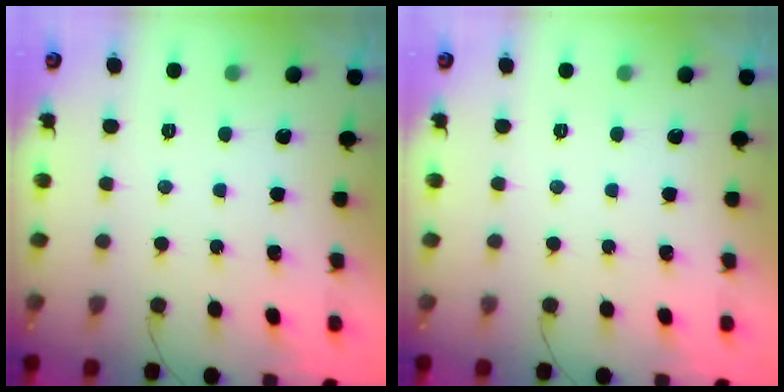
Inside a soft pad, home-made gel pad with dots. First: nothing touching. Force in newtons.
{"total": 0.0}